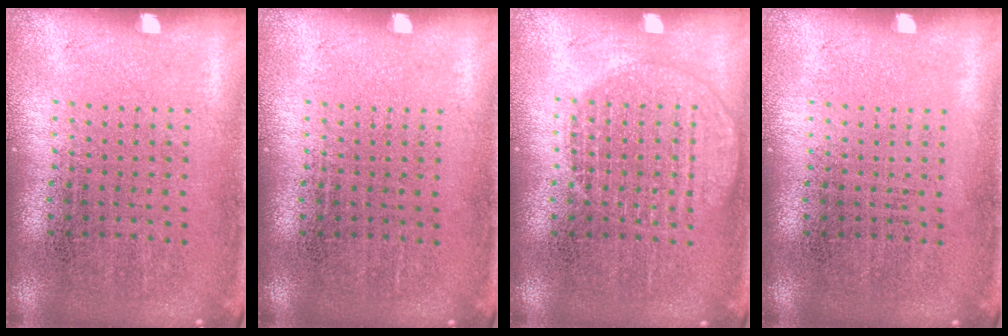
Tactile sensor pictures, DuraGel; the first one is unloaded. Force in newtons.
{"total": 0.0}
{"total": 2.3, "press": 2.3, "slide": 0.4}
{"total": 0.0}